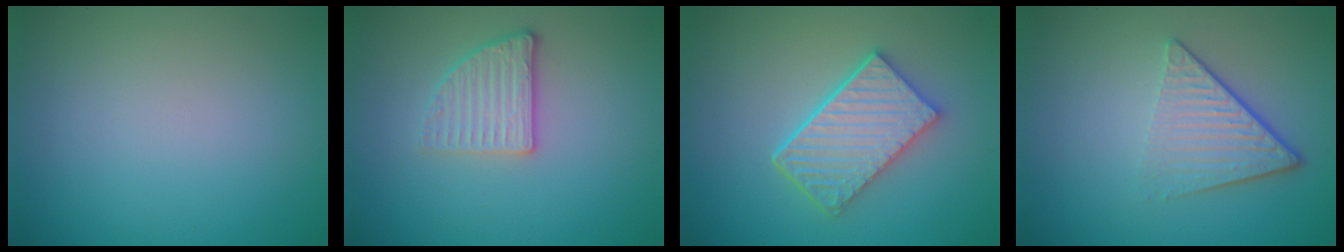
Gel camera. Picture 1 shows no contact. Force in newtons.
{"total": 2.6, "press": 2.3, "slide": 1.3}
{"total": 5.3, "press": 4.3, "slide": 3.2}
{"total": 4.7, "press": 3.0, "slide": 3.7}